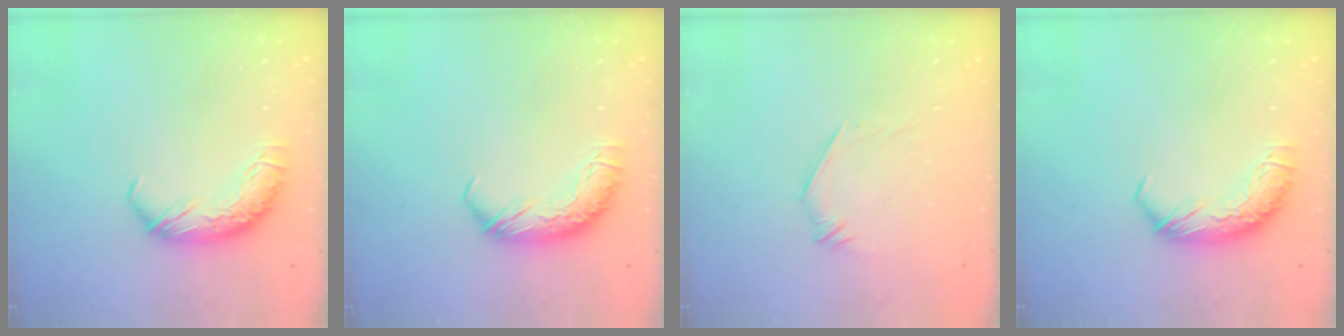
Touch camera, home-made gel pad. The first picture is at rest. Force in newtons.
{"total": 0.0}
{"total": 4.6, "press": 4.3, "slide": 1.5}
{"total": 0.0}